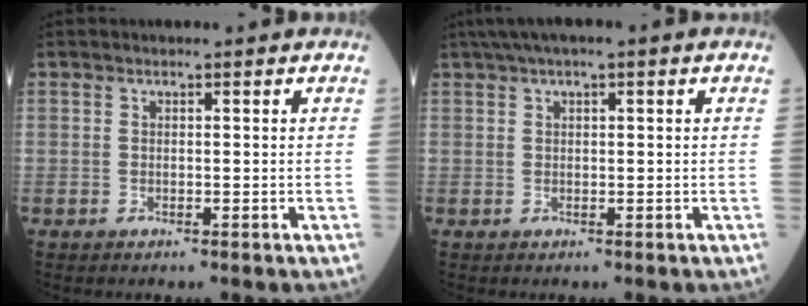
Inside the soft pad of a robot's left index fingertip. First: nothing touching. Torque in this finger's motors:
{"motor_torque": [1.07, -1.07, 0.34, 0.18]}